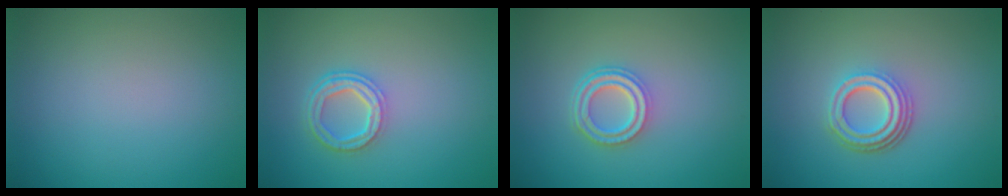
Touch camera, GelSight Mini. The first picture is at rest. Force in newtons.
{"total": 3.6, "press": 2.8, "slide": 2.3}
{"total": 3.6, "press": 2.7, "slide": 2.4}
{"total": 4.2, "press": 3.1, "slide": 2.7}